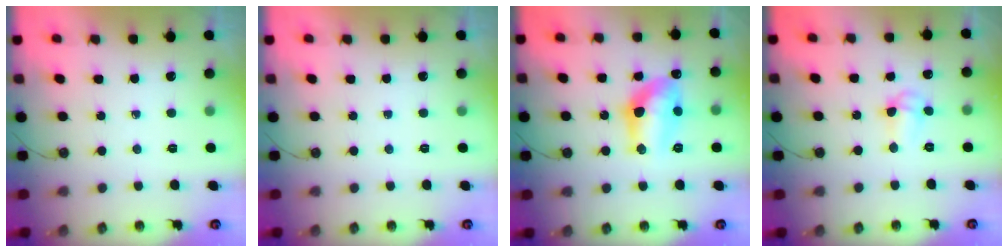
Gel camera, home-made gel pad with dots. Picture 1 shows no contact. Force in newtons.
{"total": 0.0}
{"total": 12.3, "press": 12.2, "slide": 1.1}
{"total": 6.0, "press": 4.8, "slide": 3.6}